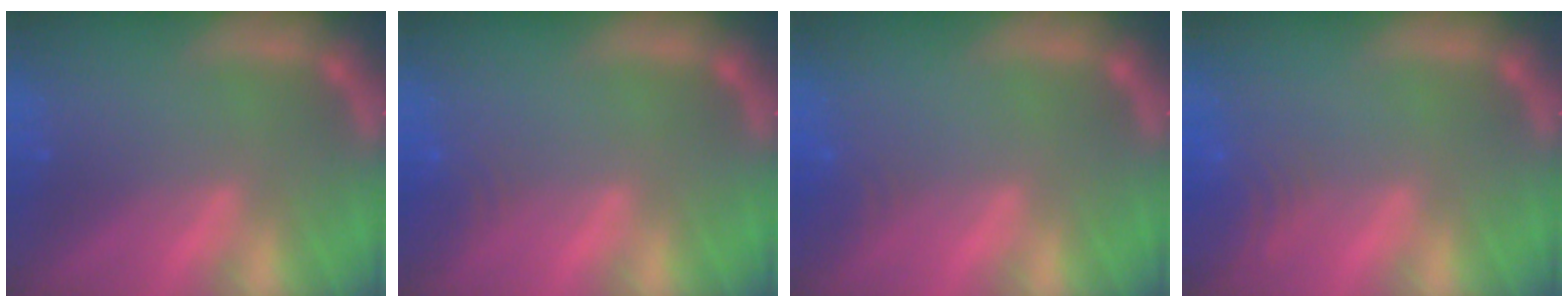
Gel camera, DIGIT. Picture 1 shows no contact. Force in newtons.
{"total": 3.0}
{"total": 2.4}
{"total": 6.0}